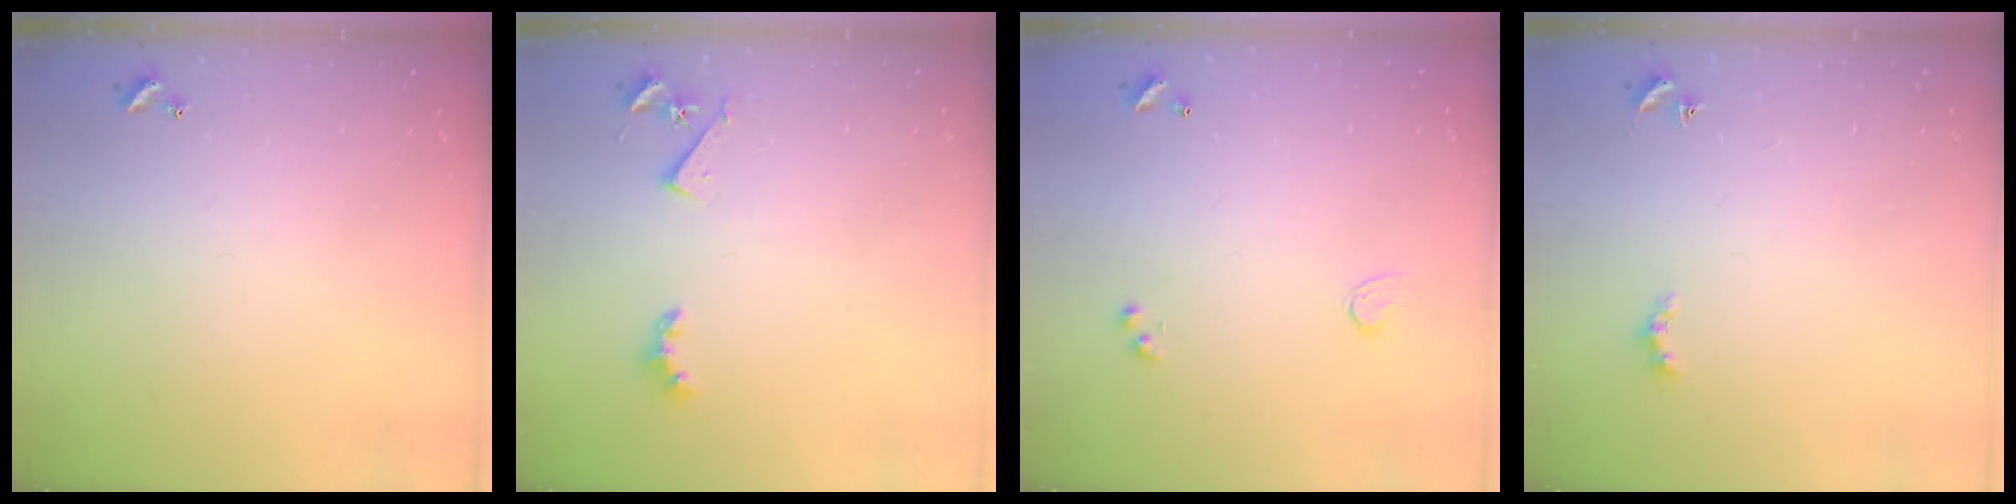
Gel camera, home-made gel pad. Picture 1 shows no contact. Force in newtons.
{"total": 3.1, "press": 3.0, "slide": 0.5}
{"total": 2.1, "press": 1.6, "slide": 1.3}
{"total": 2.2, "press": 2.1, "slide": 0.5}